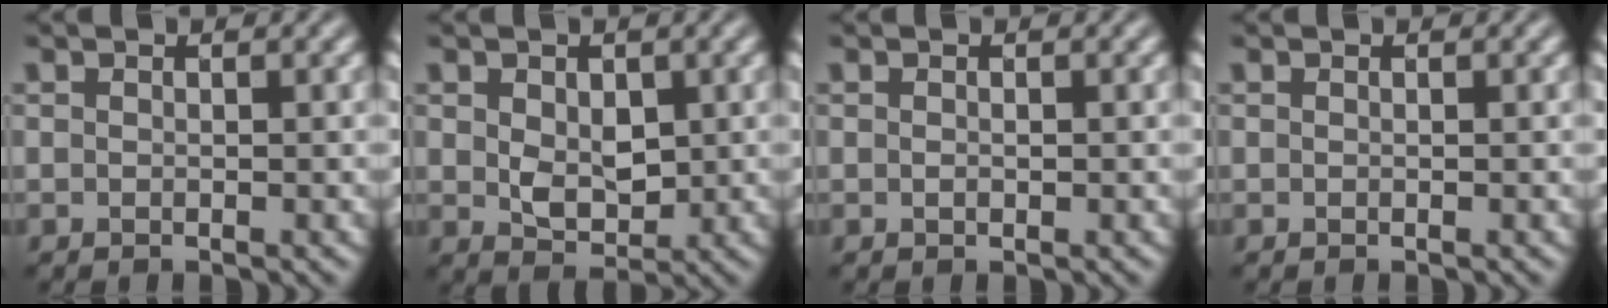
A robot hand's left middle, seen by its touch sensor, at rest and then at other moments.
{"total": 3.5, "force": [0.4, 2.4, 2.5], "torque": [-0.047, -0.006, 0.011]}
{"total": 0.5, "force": [0.0, 0.3, 0.4], "torque": [-0.008, 0.000, 0.001]}
{"total": 0.0}